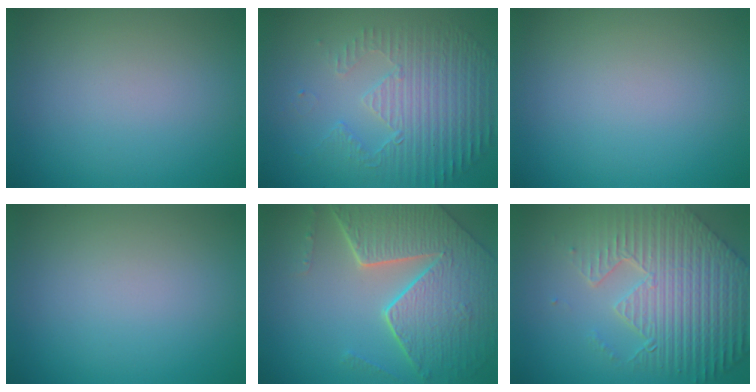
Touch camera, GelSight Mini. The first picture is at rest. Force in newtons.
{"total": 5.2, "press": 3.6, "slide": 3.7}
{"total": 0.0}
{"total": 0.0}
{"total": 8.1, "press": 5.9, "slide": 5.5}
{"total": 9.2, "press": 6.5, "slide": 6.6}